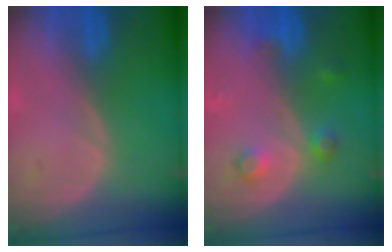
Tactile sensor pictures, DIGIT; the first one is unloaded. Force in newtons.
{"total": 3.7, "press": 3.4, "slide": 1.6}